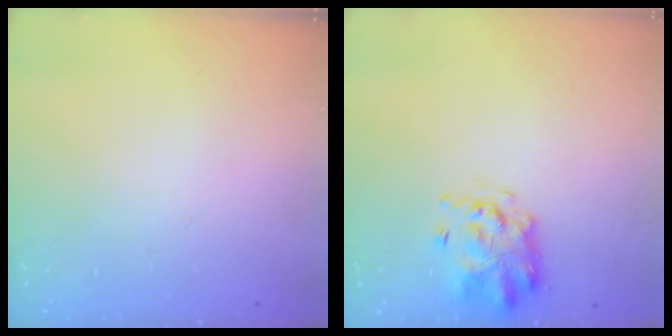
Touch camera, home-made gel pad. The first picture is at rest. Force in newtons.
{"total": 3.1, "press": 3.0, "slide": 0.9}